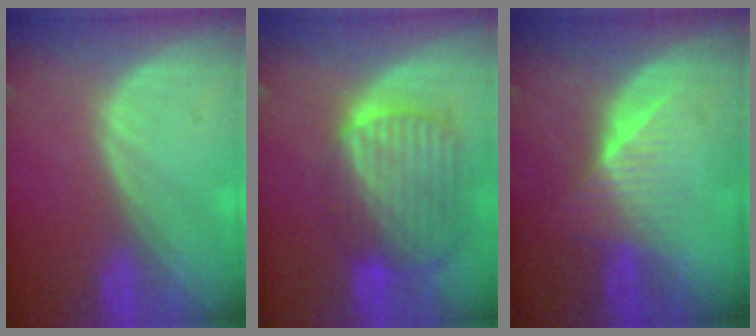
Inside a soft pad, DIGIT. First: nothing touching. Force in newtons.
{"total": 10.3, "press": 8.7, "slide": 5.5}
{"total": 6.0, "press": 5.4, "slide": 2.7}